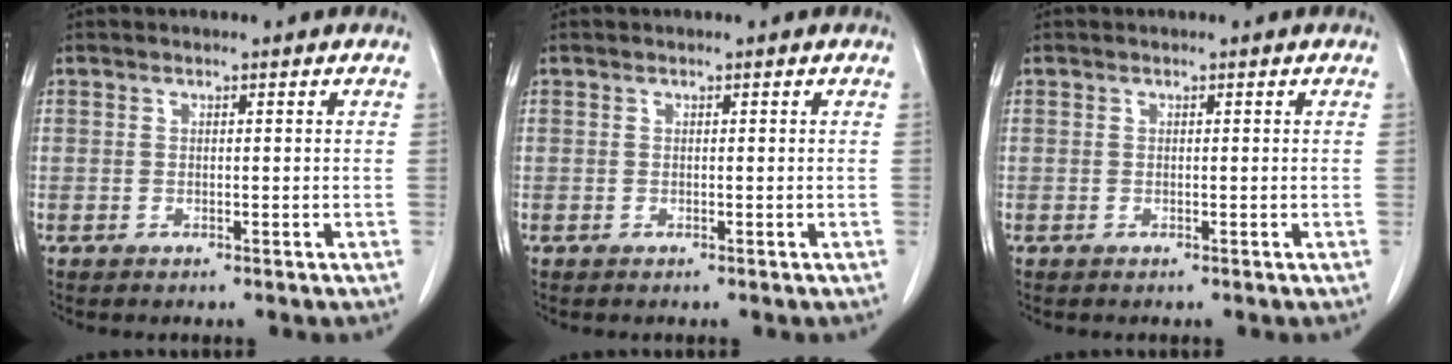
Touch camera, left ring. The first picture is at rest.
{"total": 0.0}
{"total": 0.0}